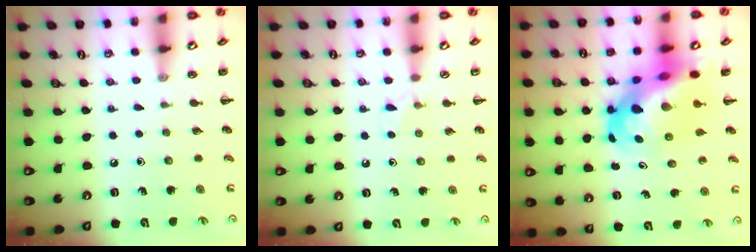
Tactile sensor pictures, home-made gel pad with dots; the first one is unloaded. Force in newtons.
{"total": 5.6, "press": 5.2, "slide": 1.9}
{"total": 15.0, "press": 14.5, "slide": 3.8}